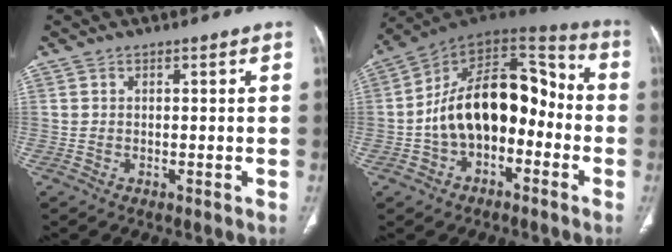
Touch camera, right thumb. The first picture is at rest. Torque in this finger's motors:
{"motor_torque": [2.59, 2.42, 1.39, -1.20, 0.21]}